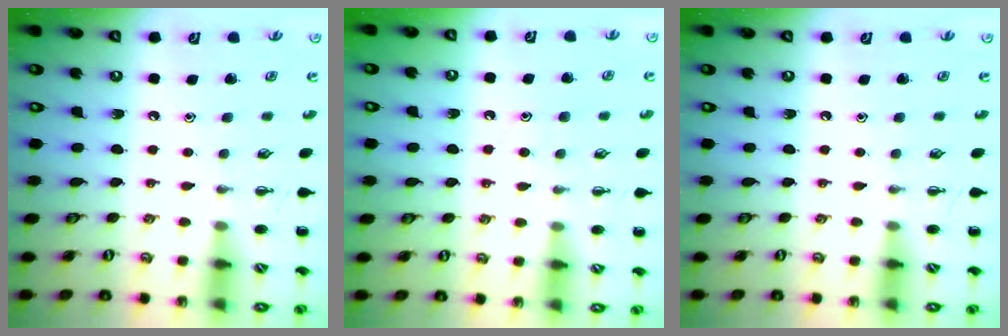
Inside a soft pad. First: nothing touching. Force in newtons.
{"total": 6.7, "press": 6.6, "slide": 1.0}
{"total": 0.0}